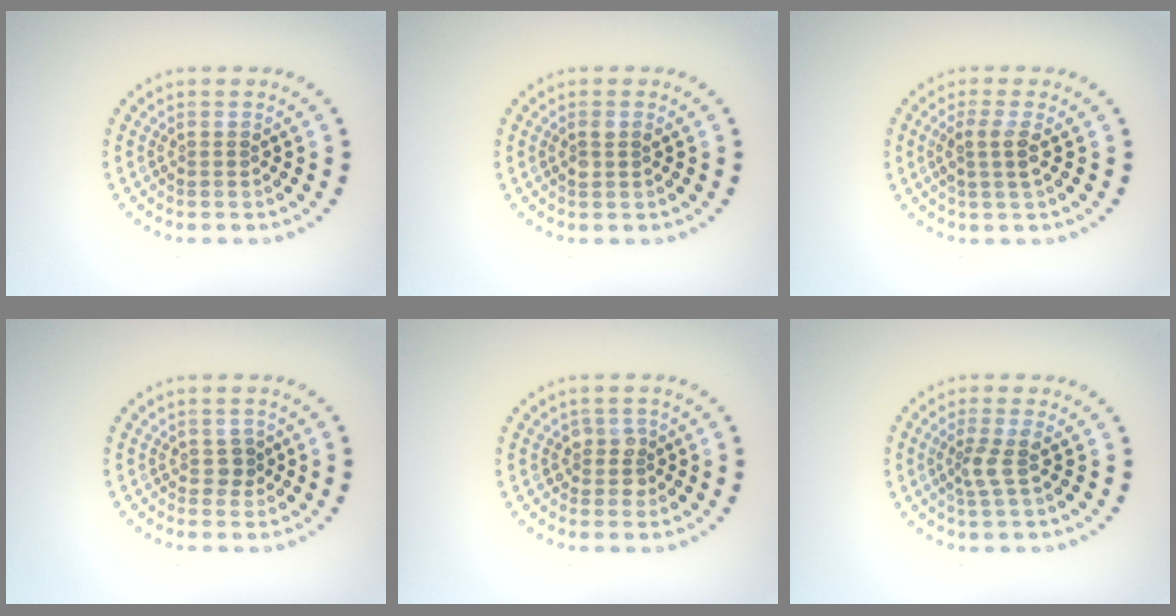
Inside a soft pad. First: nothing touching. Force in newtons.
{"total": 1.2, "press": 1.1, "slide": 0.5}
{"total": 2.1, "press": 1.8, "slide": 1.1}
{"total": 1.0, "press": 0.9, "slide": 0.6}
{"total": 1.6, "press": 1.5, "slide": 0.7}
{"total": 1.9, "press": 1.4, "slide": 1.4}